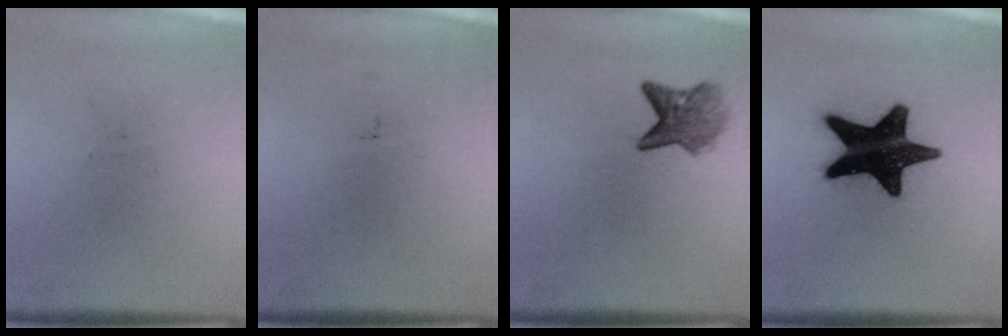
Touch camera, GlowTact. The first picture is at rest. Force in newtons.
{"total": 0.0}
{"total": 4.0}
{"total": 19.1}